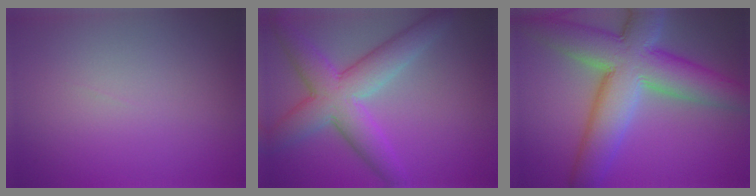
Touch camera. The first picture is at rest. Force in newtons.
{"total": 6.8, "press": 6.8, "slide": 0.3}
{"total": 11.4, "press": 11.3, "slide": 0.7}